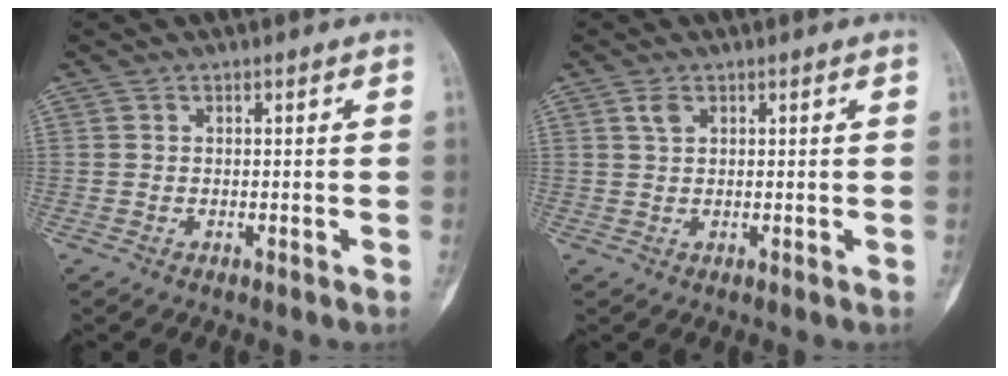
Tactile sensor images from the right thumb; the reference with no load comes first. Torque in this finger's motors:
{"motor_torque": [-0.09, 0.71, 0.09, -0.17, 0.06]}